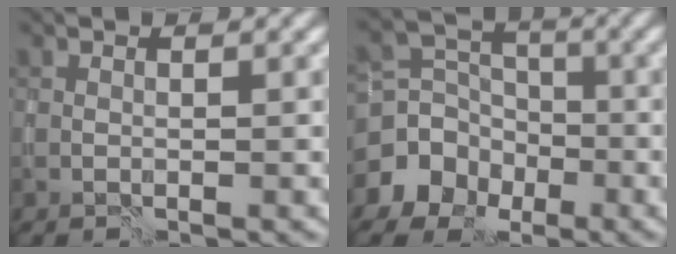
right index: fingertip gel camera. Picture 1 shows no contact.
{"total": 6.5, "force": [-3.3, 5.5, 1.4], "torque": [-0.011, 0.004, -0.080]}